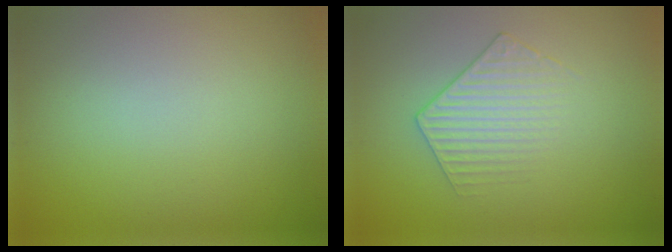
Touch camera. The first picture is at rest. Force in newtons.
{"total": 1.9, "press": 1.4, "slide": 1.3}